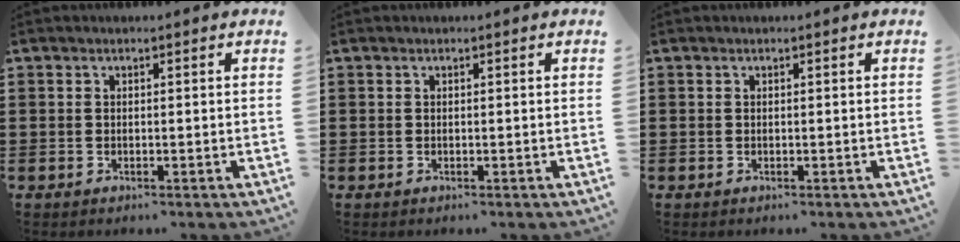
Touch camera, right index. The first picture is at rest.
{"total": 0.0}
{"total": 0.0}